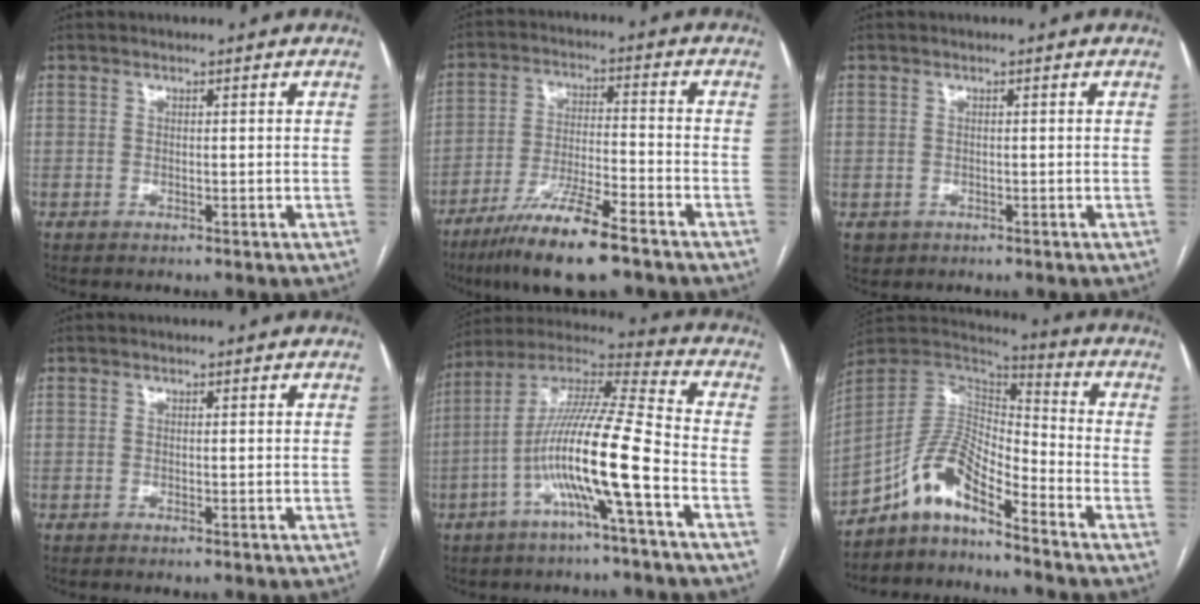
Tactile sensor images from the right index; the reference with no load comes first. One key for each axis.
{"total": 12.6, "fx": -8.7, "fy": 1.2, "fz": 9.0, "tx": -0.169, "ty": -0.027, "tz": -0.153}
{"total": 0.7, "fx": 0.0, "fy": 0.7, "fz": -0.1, "tx": 0.006, "ty": 0.007, "tz": -0.002}
{"total": 0.5, "fx": -0.4, "fy": -0.2, "fz": 0.3, "tx": -0.009, "ty": -0.002, "tz": -0.006}
{"total": 15.0, "fx": -5.0, "fy": -0.4, "fz": 14.1, "tx": -0.265, "ty": 0.012, "tz": -0.100}
{"total": 10.6, "fx": -7.7, "fy": 2.7, "fz": 6.8, "tx": -0.138, "ty": 0.033, "tz": -0.141}